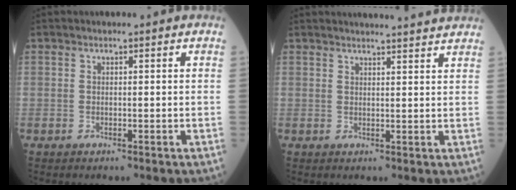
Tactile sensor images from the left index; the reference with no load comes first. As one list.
[{"total": 10.2, "force": [9.8, 0.0, 2.8], "torque": [-0.032, 0.011, 0.105]}]